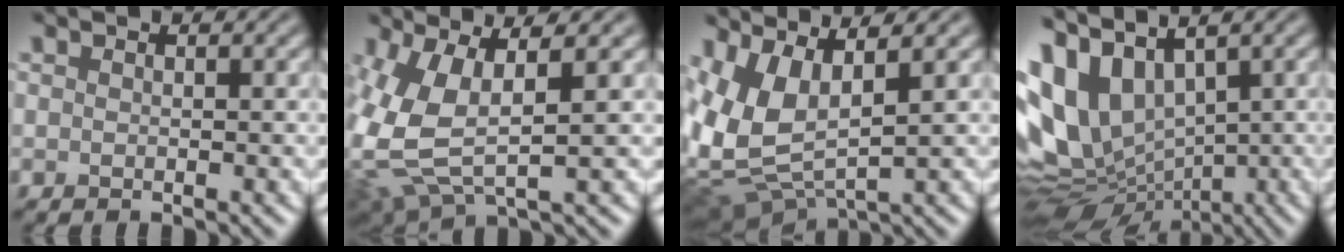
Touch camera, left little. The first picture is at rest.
{"total": 7.1, "force": [0.1, 3.2, 6.3], "torque": [-0.160, -0.011, 0.009]}
{"total": 7.2, "force": [1.9, 3.2, 6.2], "torque": [-0.151, 0.001, 0.038]}
{"total": 11.4, "force": [2.6, 7.4, 8.3], "torque": [-0.198, 0.005, 0.054]}